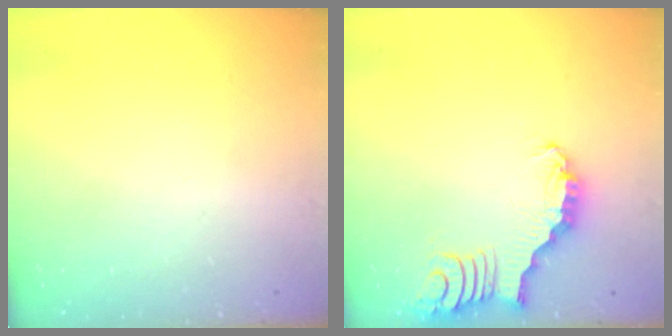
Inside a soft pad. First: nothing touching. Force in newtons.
{"total": 3.0, "press": 2.9, "slide": 0.3}